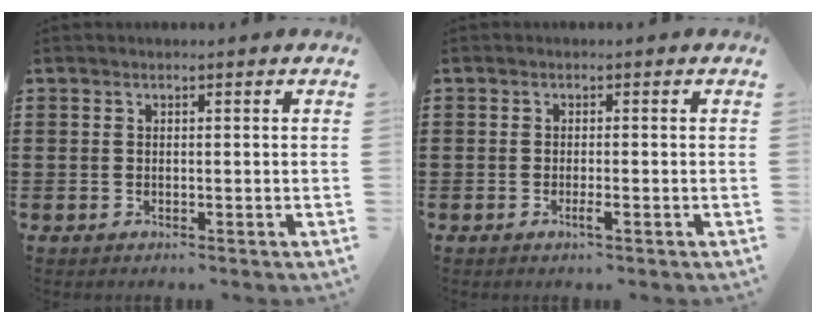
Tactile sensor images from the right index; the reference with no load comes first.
{"total": 1.5, "force": [-0.7, 0.1, 1.3], "torque": [-0.023, -0.003, -0.013]}